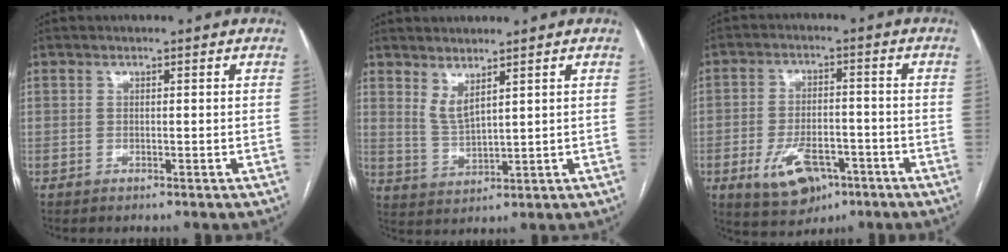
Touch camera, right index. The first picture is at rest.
{"total": 3.7, "force": [2.7, 0.5, 2.4], "torque": [-0.055, -0.018, 0.064]}
{"total": 9.7, "force": [-4.6, 5.3, 6.8], "torque": [-0.125, -0.002, -0.066]}